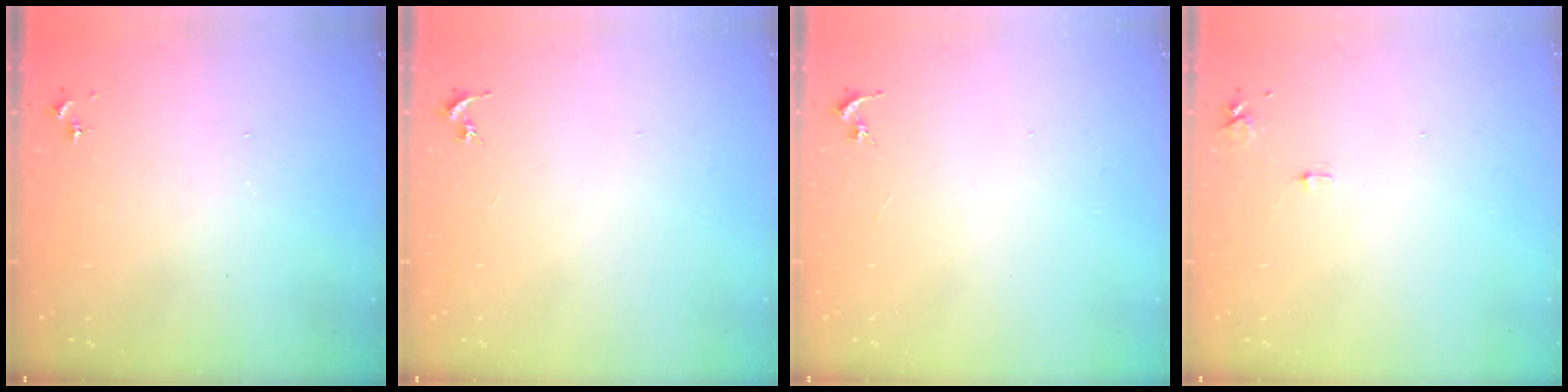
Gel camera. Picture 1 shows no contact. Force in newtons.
{"total": 0.0}
{"total": 0.0}
{"total": 5.2, "press": 5.1, "slide": 0.8}